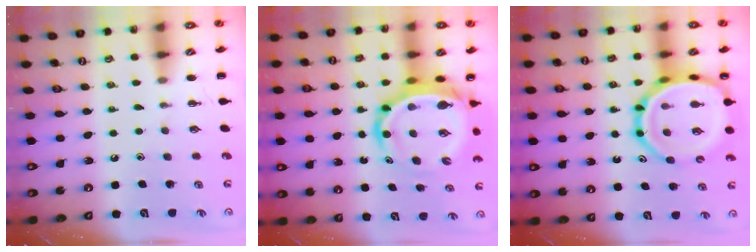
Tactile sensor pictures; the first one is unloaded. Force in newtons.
{"total": 10.4, "press": 9.9, "slide": 3.2}
{"total": 17.1, "press": 16.7, "slide": 3.6}